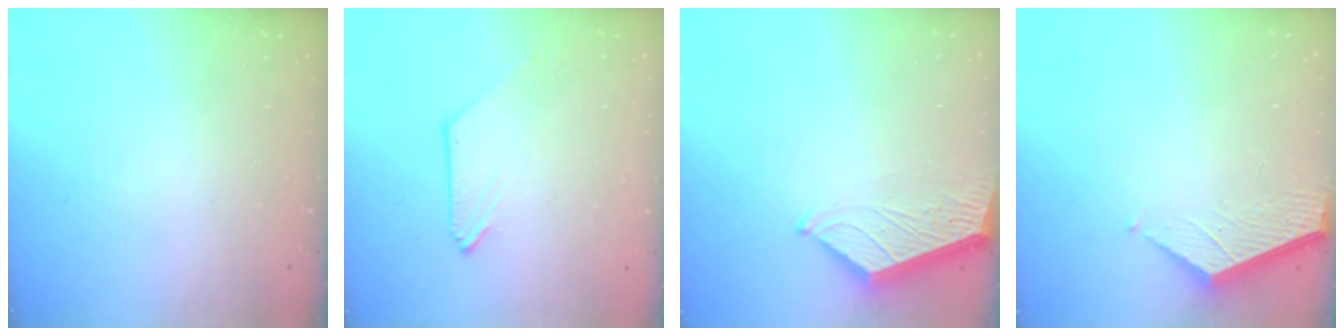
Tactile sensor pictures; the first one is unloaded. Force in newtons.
{"total": 0.0}
{"total": 3.8, "press": 3.7, "slide": 0.5}
{"total": 1.9, "press": 1.9, "slide": 0.2}